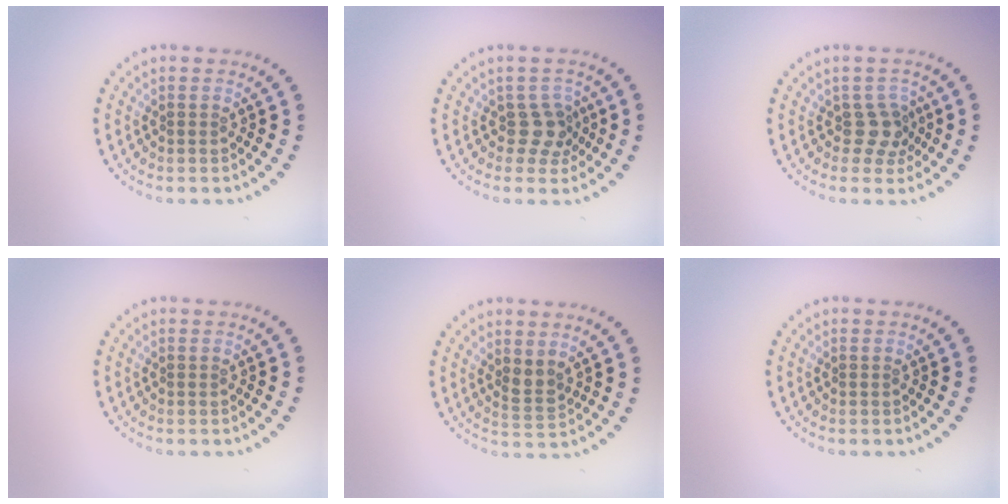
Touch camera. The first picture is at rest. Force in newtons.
{"total": 2.2, "press": 1.8, "slide": 1.3}
{"total": 2.2, "press": 1.8, "slide": 1.3}
{"total": 0.0}
{"total": 1.5, "press": 1.3, "slide": 0.8}
{"total": 0.0}